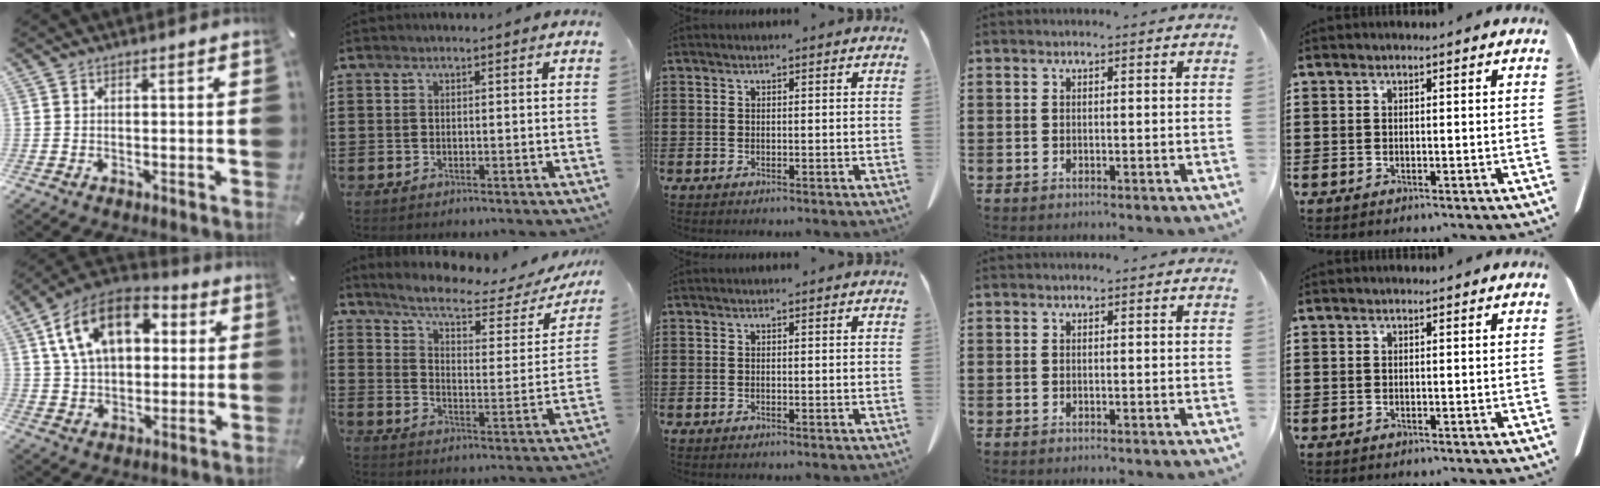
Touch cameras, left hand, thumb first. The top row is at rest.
{"thumb": {"total": 16.5, "force": [6.2, 10.9, 10.8], "torque": [-0.212, -0.002, 0.110]}, "index": {"total": 6.5, "force": [4.9, 1.0, 4.0], "torque": [-0.094, -0.029, 0.077]}}